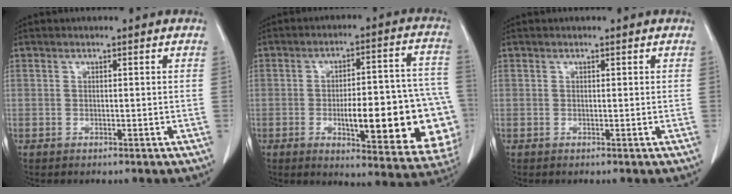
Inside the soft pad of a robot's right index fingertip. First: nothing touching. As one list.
[{"total": 22.2, "force": [-5.0, 5.2, 21.0], "torque": [-0.193, 0.022, -0.046]}, {"total": 0.0}]